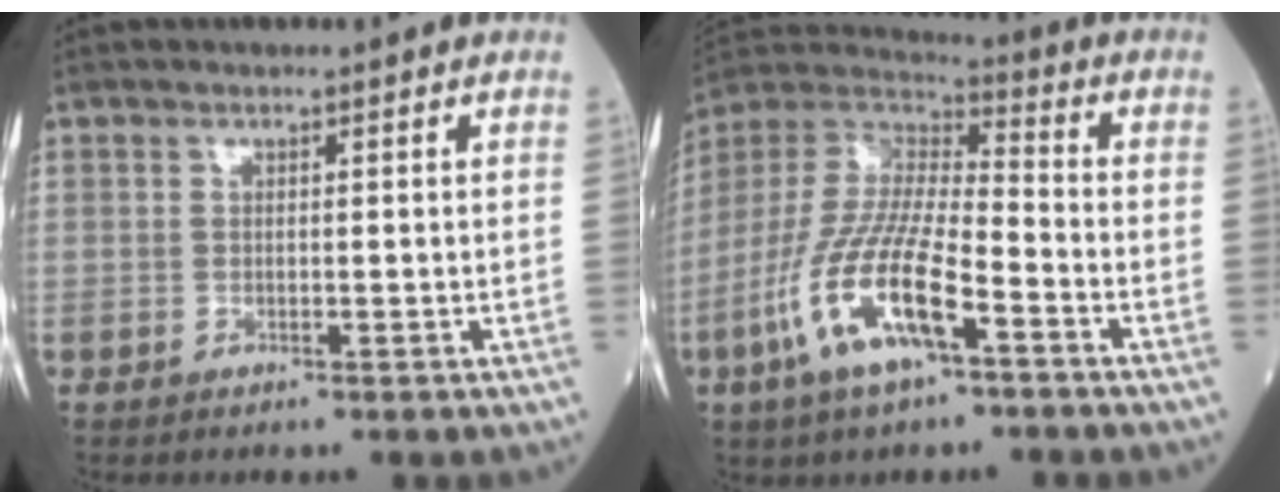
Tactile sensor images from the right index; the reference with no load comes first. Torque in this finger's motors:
{"motor_torque": [1.74, -0.40, 1.05, 0.21]}